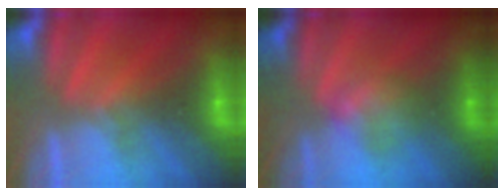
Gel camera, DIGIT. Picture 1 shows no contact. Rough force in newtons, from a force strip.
{"total": 2.4}